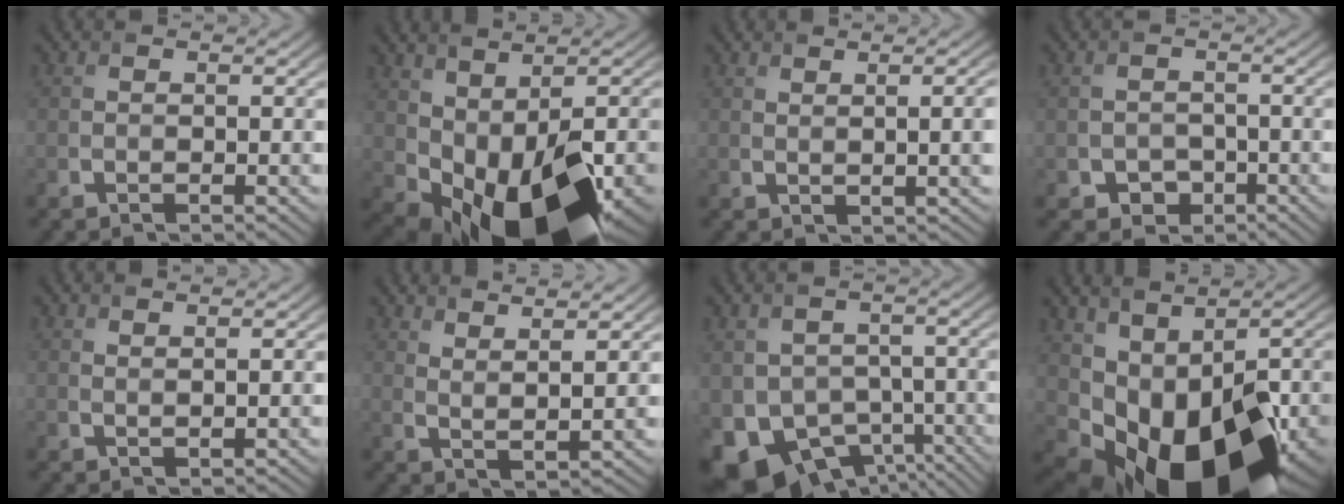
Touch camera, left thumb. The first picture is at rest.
{"total": 13.6, "force": [-2.8, 7.1, 11.2], "torque": [-0.201, -0.030, -0.027]}
{"total": 3.5, "force": [1.2, 0.6, 3.2], "torque": [-0.042, 0.011, 0.022]}
{"total": 2.3, "force": [-1.5, 1.8, 0.0], "torque": [0.006, -0.003, -0.028]}
{"total": 1.2, "force": [1.2, -0.1, 0.2], "torque": [-0.004, -0.001, 0.023]}
{"total": 5.1, "force": [4.3, 0.7, 2.6], "torque": [-0.045, -0.011, 0.078]}
{"total": 9.0, "force": [-3.9, 6.9, 4.3], "torque": [-0.095, -0.027, -0.069]}
{"total": 14.5, "force": [-2.4, 8.9, 11.2], "torque": [-0.195, -0.039, -0.012]}